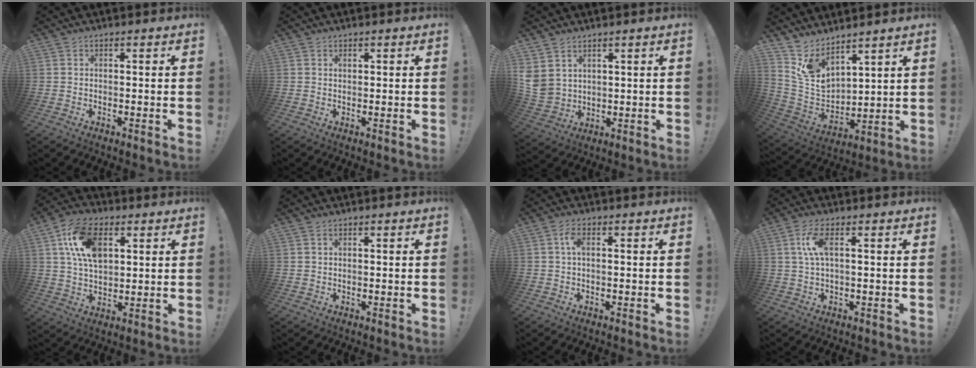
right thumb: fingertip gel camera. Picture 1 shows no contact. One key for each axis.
{"total": 0.7, "fx": 0.4, "fy": 0.5, "fz": 0.3, "tx": -0.006, "ty": -0.001, "tz": 0.008}
{"total": 6.1, "fx": 3.4, "fy": 4.5, "fz": 2.2, "tx": -0.053, "ty": -0.022, "tz": 0.071}
{"total": 9.6, "fx": 8.2, "fy": 4.1, "fz": 2.7, "tx": -0.074, "ty": -0.078, "tz": 0.163}
{"total": 14.9, "fx": 5.2, "fy": 9.1, "fz": 10.6, "tx": -0.195, "ty": 0.001, "tz": 0.097}
{"total": 0.7, "fx": 0.5, "fy": 0.4, "fz": 0.3, "tx": -0.006, "ty": -0.001, "tz": 0.009}
{"total": 3.7, "fx": 0.6, "fy": 1.5, "fz": 3.4, "tx": -0.067, "ty": 0.008, "tz": 0.008}
{"total": 6.4, "fx": 1.4, "fy": 1.9, "fz": 5.9, "tx": -0.111, "ty": 0.003, "tz": 0.025}